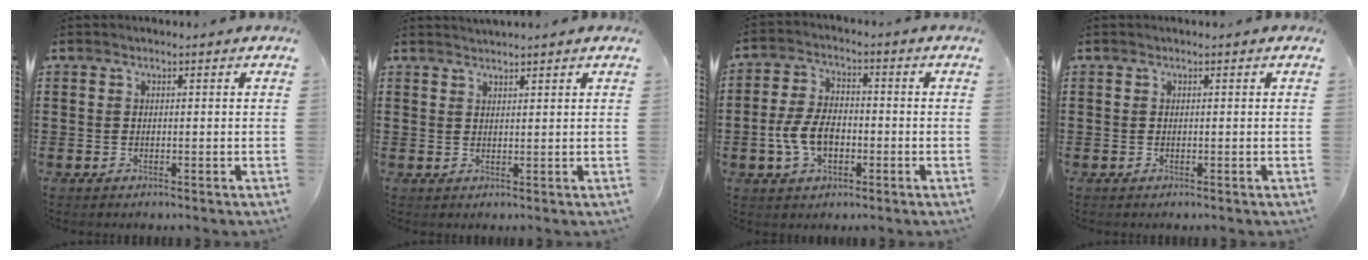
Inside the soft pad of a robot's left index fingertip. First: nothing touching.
{"total": 1.4, "force": [1.4, -0.1, 0.1], "torque": [-0.004, 0.002, 0.028]}
{"total": 7.0, "force": [-1.8, 4.1, 5.3], "torque": [-0.126, 0.000, -0.040]}
{"total": 0.0}